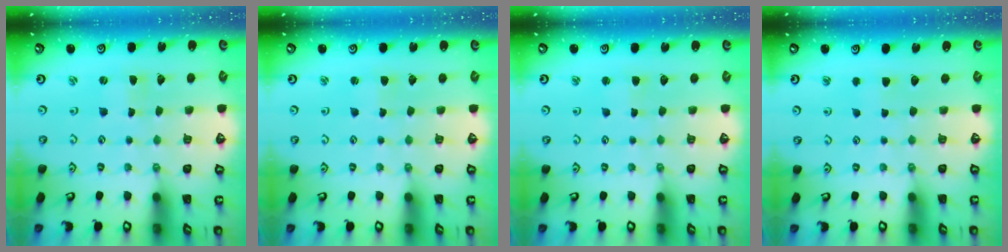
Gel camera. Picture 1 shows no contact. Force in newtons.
{"total": 2.1, "press": 2.0, "slide": 0.3}
{"total": 1.9, "press": 1.9, "slide": 0.3}
{"total": 2.7, "press": 2.6, "slide": 0.5}